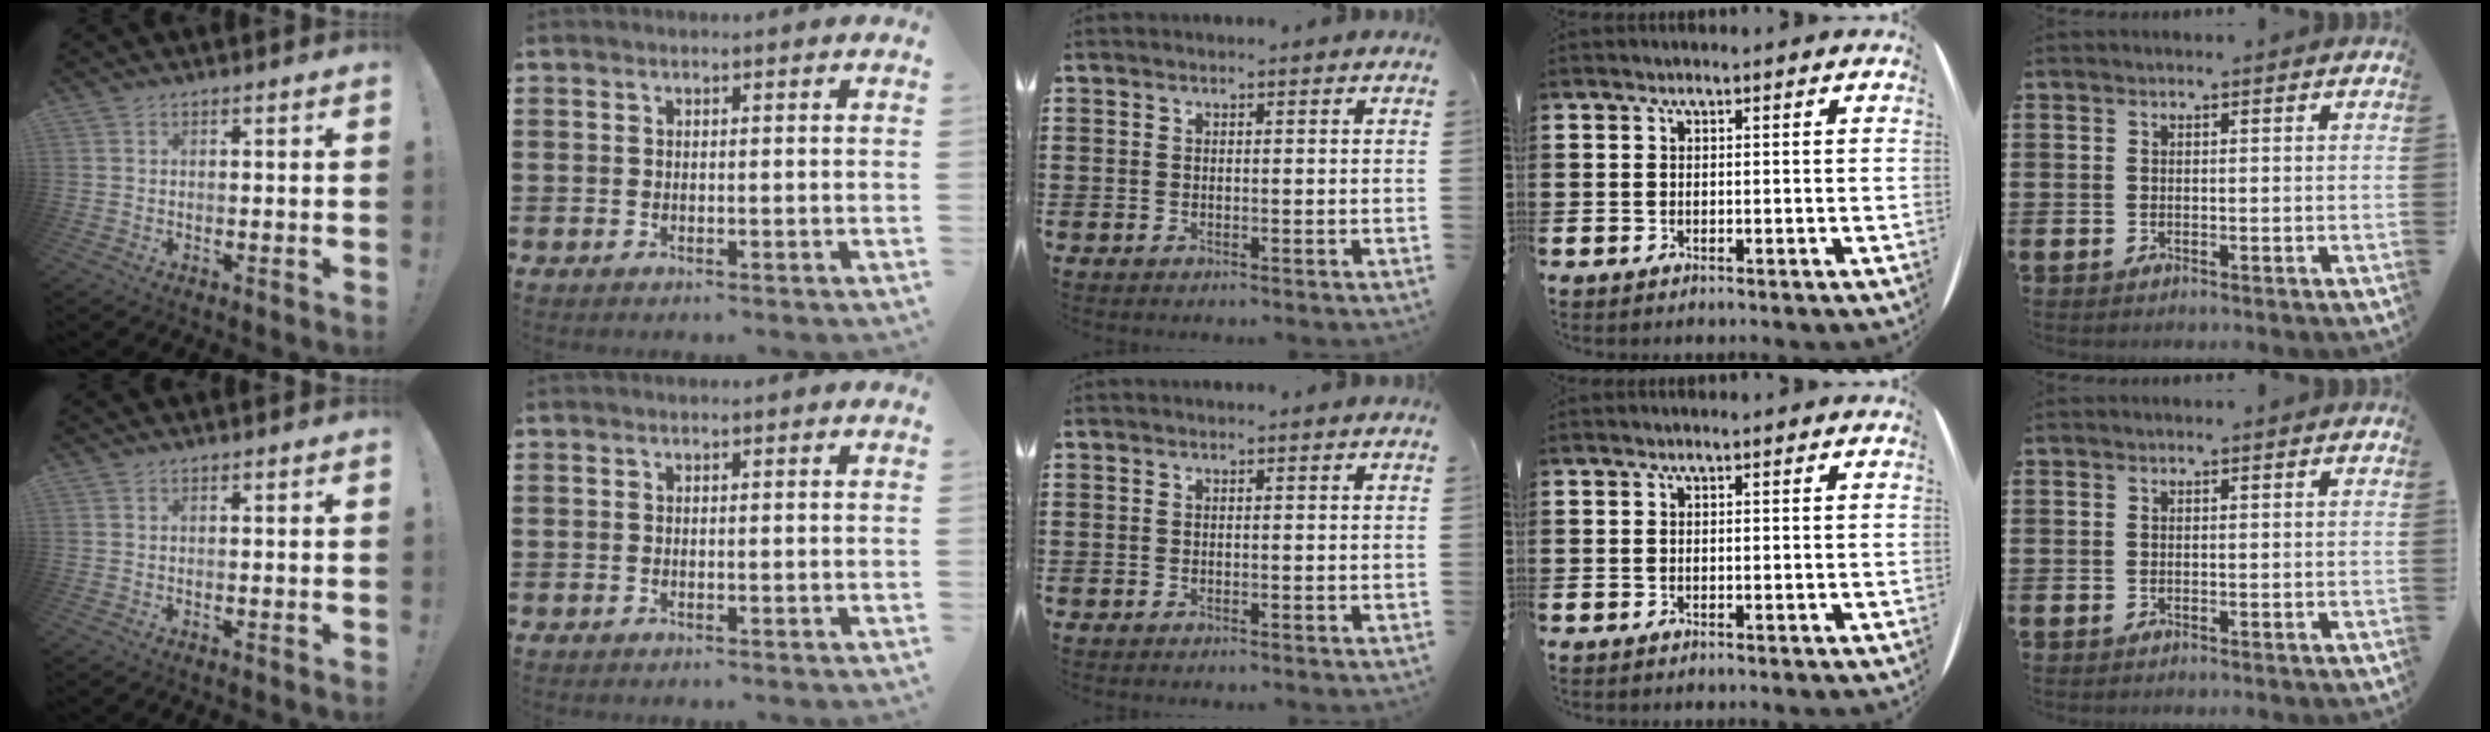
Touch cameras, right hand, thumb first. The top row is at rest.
{}